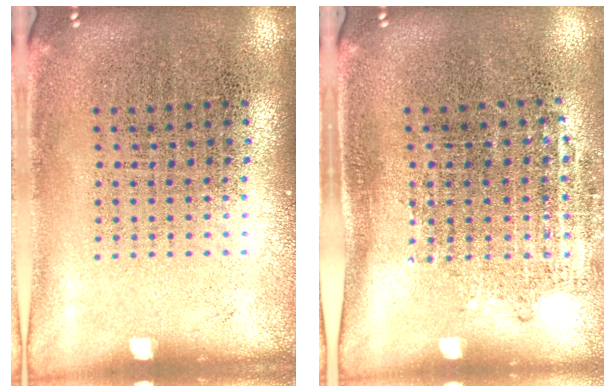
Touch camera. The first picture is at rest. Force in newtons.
{"total": 1.1, "press": 0.9, "slide": 0.7}